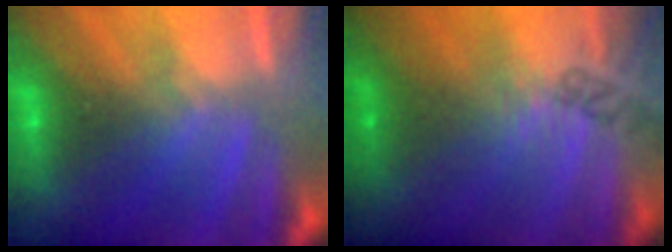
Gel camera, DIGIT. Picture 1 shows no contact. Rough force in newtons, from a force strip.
{"total": 2.4}